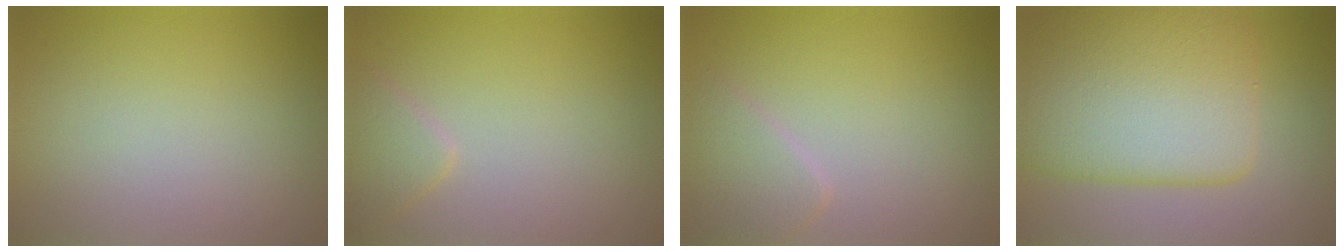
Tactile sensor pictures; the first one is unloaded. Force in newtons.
{"total": 1.8, "press": 1.8, "slide": 0.1}
{"total": 2.2, "press": 2.2, "slide": 0.1}
{"total": 9.5, "press": 9.5, "slide": 0.3}